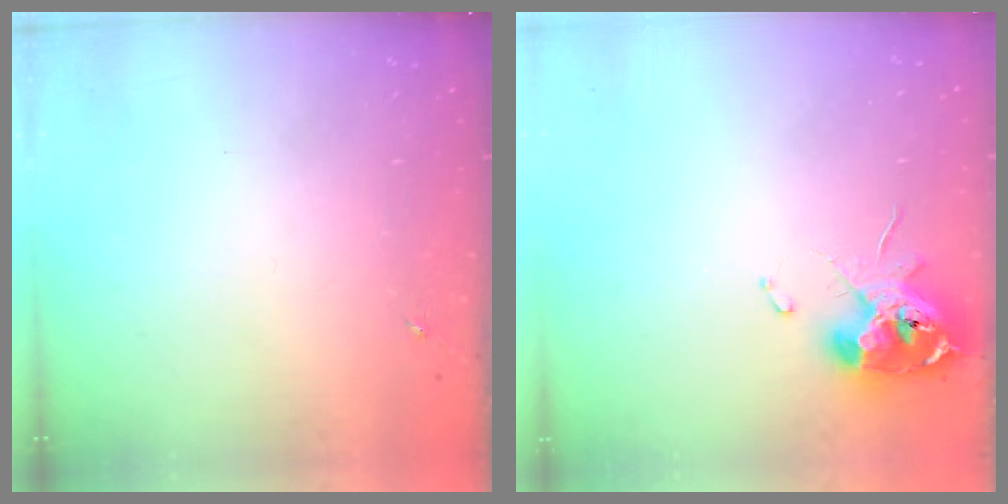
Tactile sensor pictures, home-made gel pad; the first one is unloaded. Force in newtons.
{"total": 11.2, "press": 11.2, "slide": 1.3}